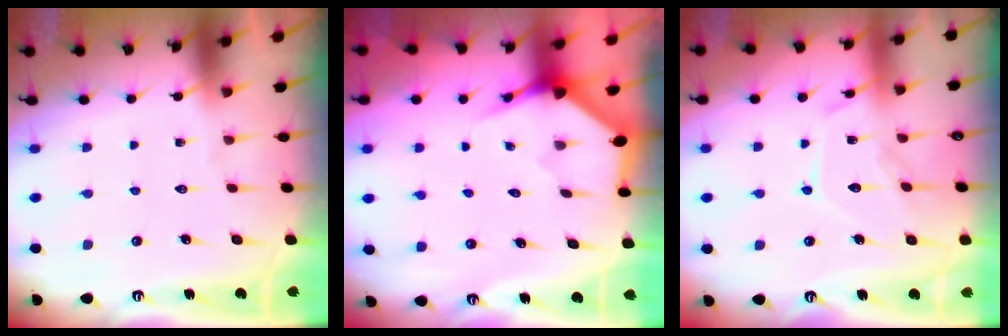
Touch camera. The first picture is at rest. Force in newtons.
{"total": 3.4, "press": 3.4, "slide": 0.1}
{"total": 11.5, "press": 11.5, "slide": 1.1}